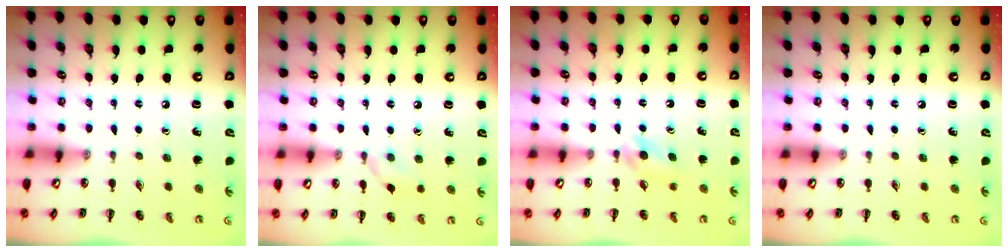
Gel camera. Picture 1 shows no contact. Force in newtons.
{"total": 6.6, "press": 6.2, "slide": 2.2}
{"total": 3.2, "press": 3.0, "slide": 1.2}
{"total": 0.0}